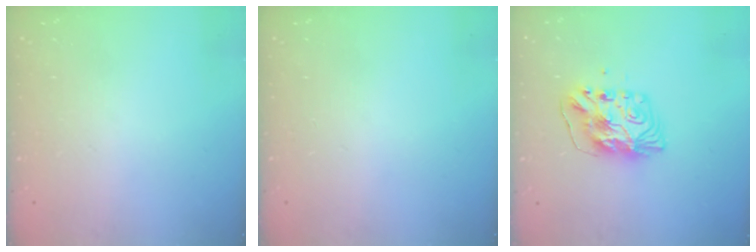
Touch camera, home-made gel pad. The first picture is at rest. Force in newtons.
{"total": 0.0}
{"total": 9.4, "press": 9.4, "slide": 0.8}